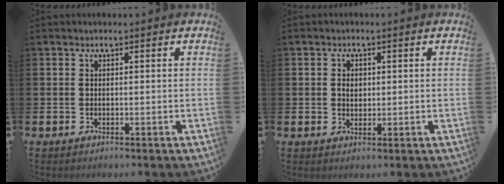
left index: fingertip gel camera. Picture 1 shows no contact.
{"total": 1.8, "force": [0.4, 1.4, 1.0], "torque": [0.001, 0.000, 0.001]}